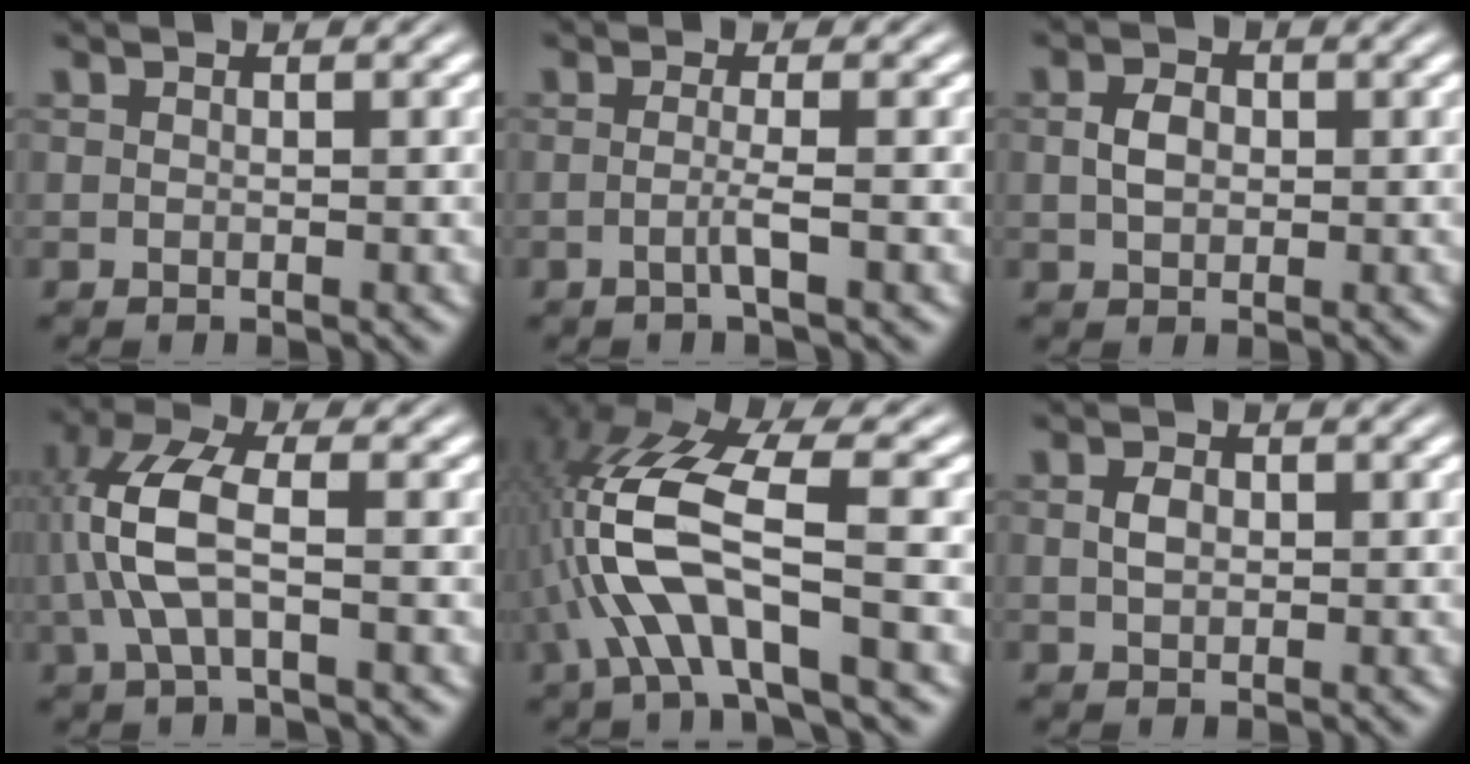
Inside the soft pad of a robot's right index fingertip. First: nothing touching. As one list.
[{"total": 1.9, "force": [-0.9, -1.1, 1.3], "torque": [-0.022, -0.008, -0.013]}, {"total": 1.0, "force": [0.1, 0.2, 1.0], "torque": [-0.010, -0.007, 0.011]}, {"total": 4.8, "force": [0.3, 1.5, 4.5], "torque": [-0.108, -0.006, 0.015]}, {"total": 7.5, "force": [0.3, 2.6, 7.1], "torque": [-0.164, -0.014, 0.015]}, {"total": 0.7, "force": [0.1, -0.3, 0.7], "torque": [-0.006, -0.008, 0.012]}]